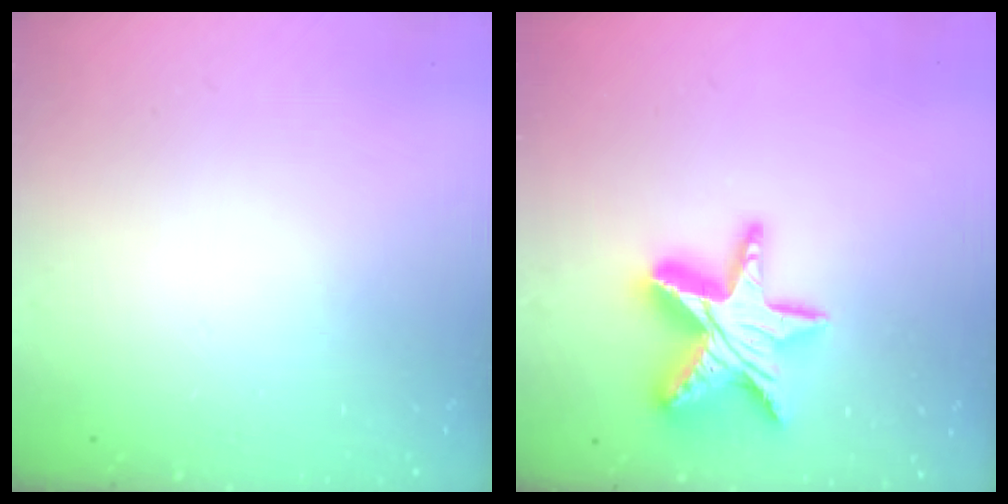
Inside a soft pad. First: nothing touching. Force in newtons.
{"total": 16.9, "press": 16.8, "slide": 1.4}